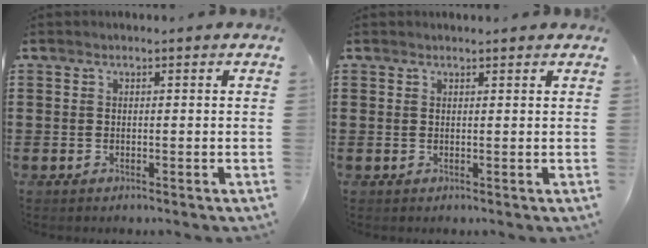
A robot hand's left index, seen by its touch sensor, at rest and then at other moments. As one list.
[{"total": 0.6, "force": [0.6, 0.1, 0.1], "torque": [-0.004, 0.002, 0.012]}]